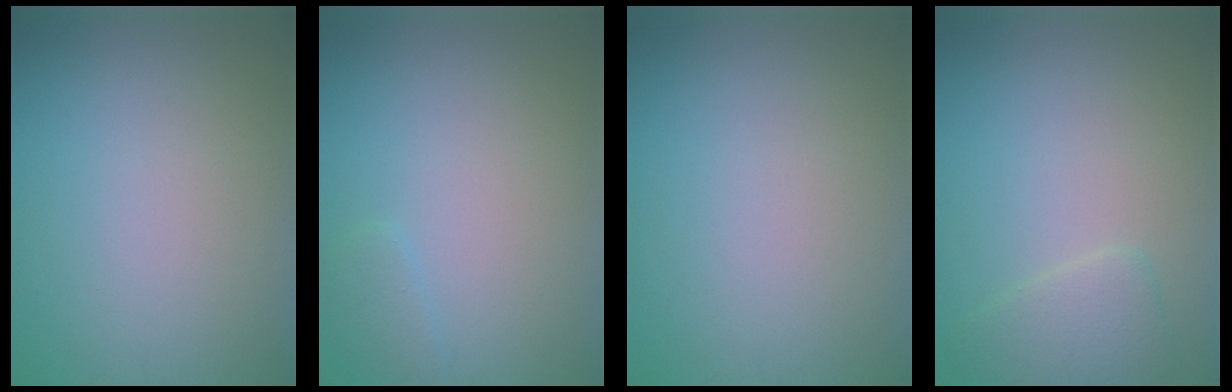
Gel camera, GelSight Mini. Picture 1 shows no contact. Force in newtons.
{"total": 1.0, "press": 1.0, "slide": 0.0}
{"total": 0.0}
{"total": 2.2, "press": 2.2, "slide": 0.1}